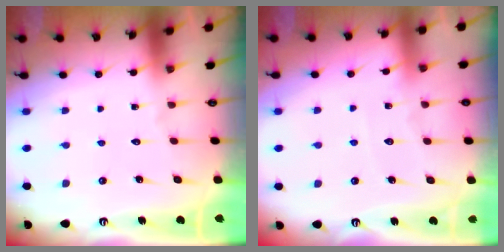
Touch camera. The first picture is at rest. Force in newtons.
{"total": 4.6, "press": 4.5, "slide": 0.4}